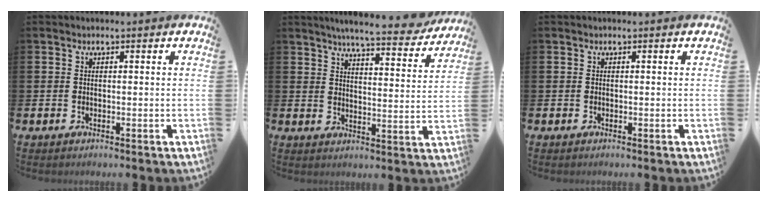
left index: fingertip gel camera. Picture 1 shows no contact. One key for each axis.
{"total": 6.8, "fx": 6.4, "fy": 0.3, "fz": 2.3, "tx": -0.044, "ty": -0.043, "tz": 0.105}
{"total": 0.0}